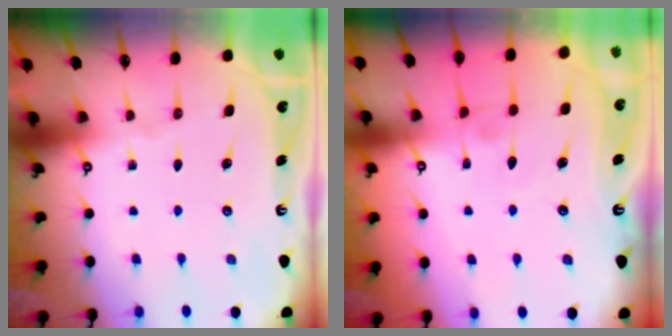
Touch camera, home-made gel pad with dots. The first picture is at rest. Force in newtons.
{"total": 4.1, "press": 4.1, "slide": 0.2}